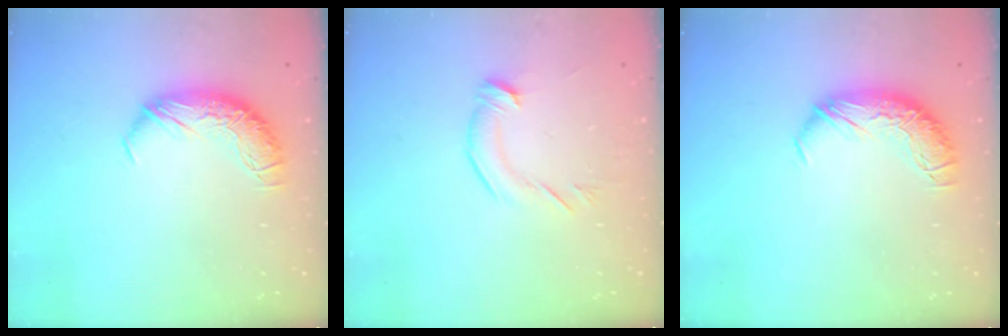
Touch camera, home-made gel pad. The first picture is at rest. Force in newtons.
{"total": 2.8, "press": 2.7, "slide": 0.4}
{"total": 0.0}